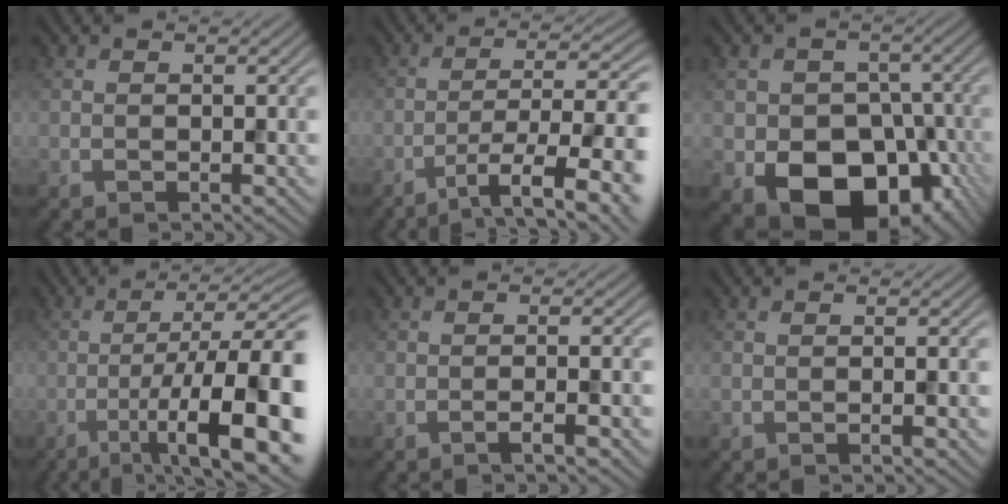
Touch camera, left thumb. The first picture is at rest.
{"total": 11.0, "force": [-5.5, 2.5, 9.2], "torque": [-0.157, -0.009, -0.079]}
{"total": 12.6, "force": [-5.1, 9.5, 6.5], "torque": [-0.097, -0.028, -0.091]}
{"total": 15.6, "force": [-5.7, 4.0, 14.0], "torque": [-0.215, -0.005, -0.084]}
{"total": 2.5, "force": [-1.3, 0.1, 2.2], "torque": [-0.033, 0.006, -0.030]}
{"total": 0.9, "force": [-0.4, -0.2, 0.8], "torque": [-0.016, -0.001, -0.008]}